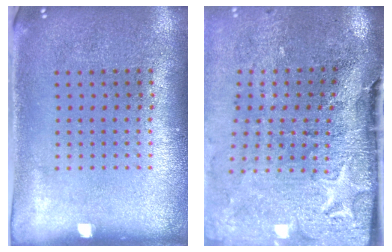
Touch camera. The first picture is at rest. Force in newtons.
{"total": 4.8, "press": 3.8, "slide": 2.9}